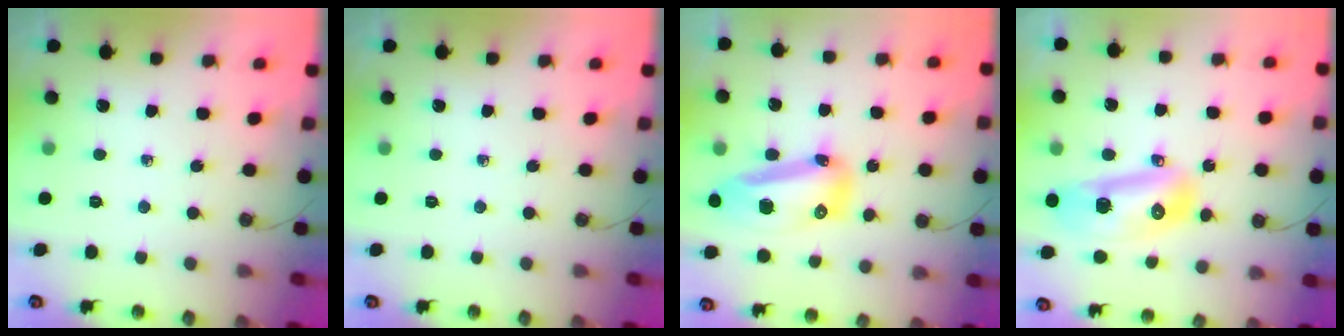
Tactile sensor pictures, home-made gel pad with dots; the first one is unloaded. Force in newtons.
{"total": 0.0}
{"total": 15.3, "press": 15.2, "slide": 1.9}
{"total": 14.3, "press": 14.2, "slide": 1.7}